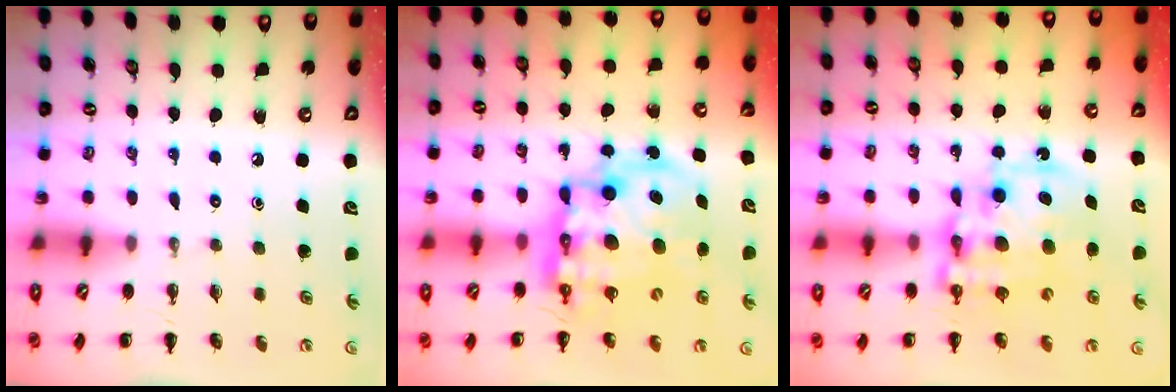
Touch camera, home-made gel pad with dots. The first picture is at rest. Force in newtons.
{"total": 15.2, "press": 14.7, "slide": 3.9}
{"total": 15.0, "press": 14.6, "slide": 3.1}